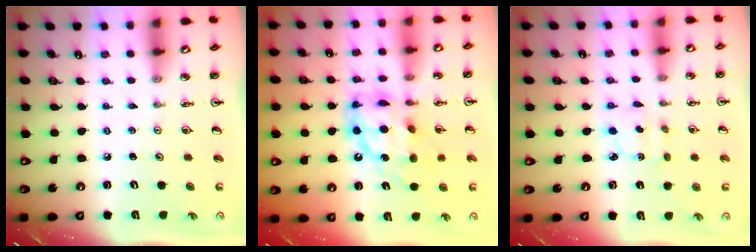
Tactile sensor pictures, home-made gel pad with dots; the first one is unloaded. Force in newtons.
{"total": 14.3, "press": 14.2, "slide": 1.3}
{"total": 2.3, "press": 2.3, "slide": 0.2}